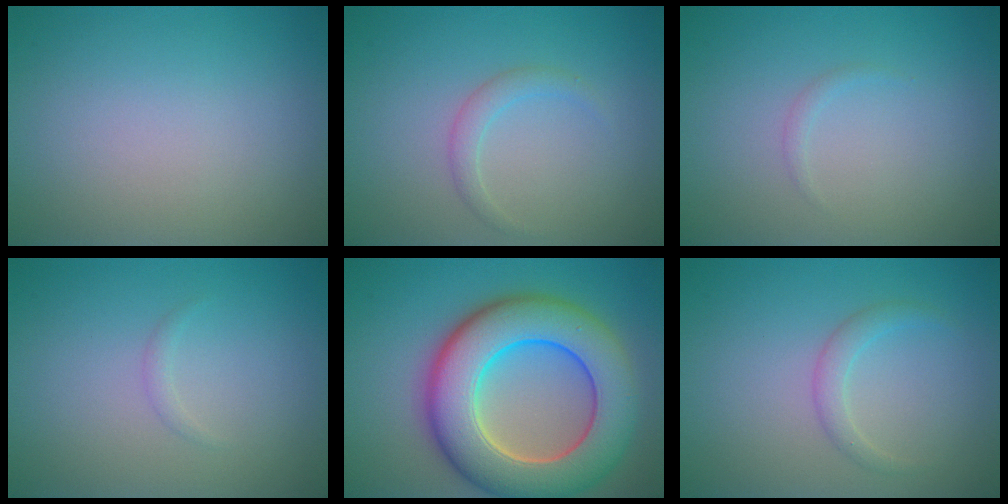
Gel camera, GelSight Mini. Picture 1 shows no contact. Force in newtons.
{"total": 1.4, "press": 1.4, "slide": 0.0}
{"total": 0.5, "press": 0.5, "slide": 0.1}
{"total": 0.6, "press": 0.6, "slide": 0.0}
{"total": 11.8, "press": 11.8, "slide": 0.8}
{"total": 1.5, "press": 1.5, "slide": 0.1}